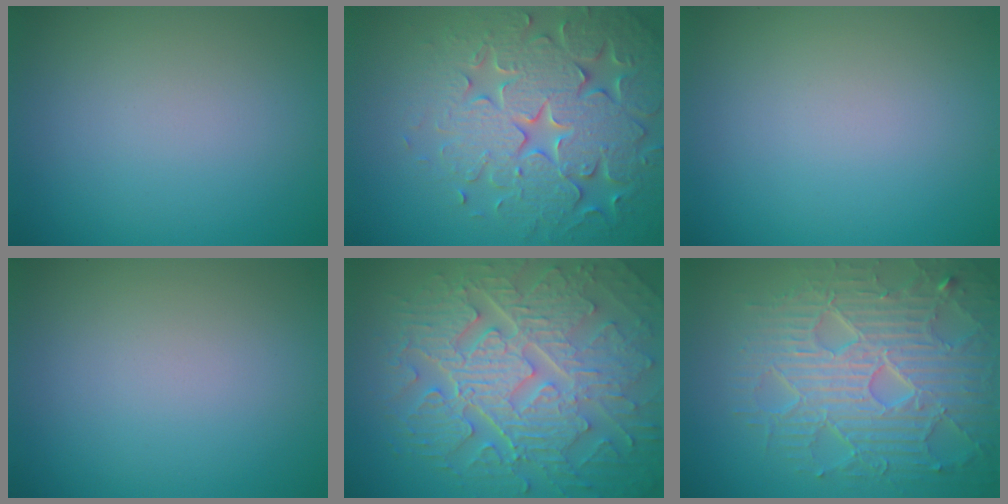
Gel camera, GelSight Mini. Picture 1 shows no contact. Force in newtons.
{"total": 7.7, "press": 7.5, "slide": 1.5}
{"total": 0.0}
{"total": 0.0}
{"total": 10.7, "press": 7.1, "slide": 8.0}
{"total": 8.4, "press": 6.1, "slide": 5.8}